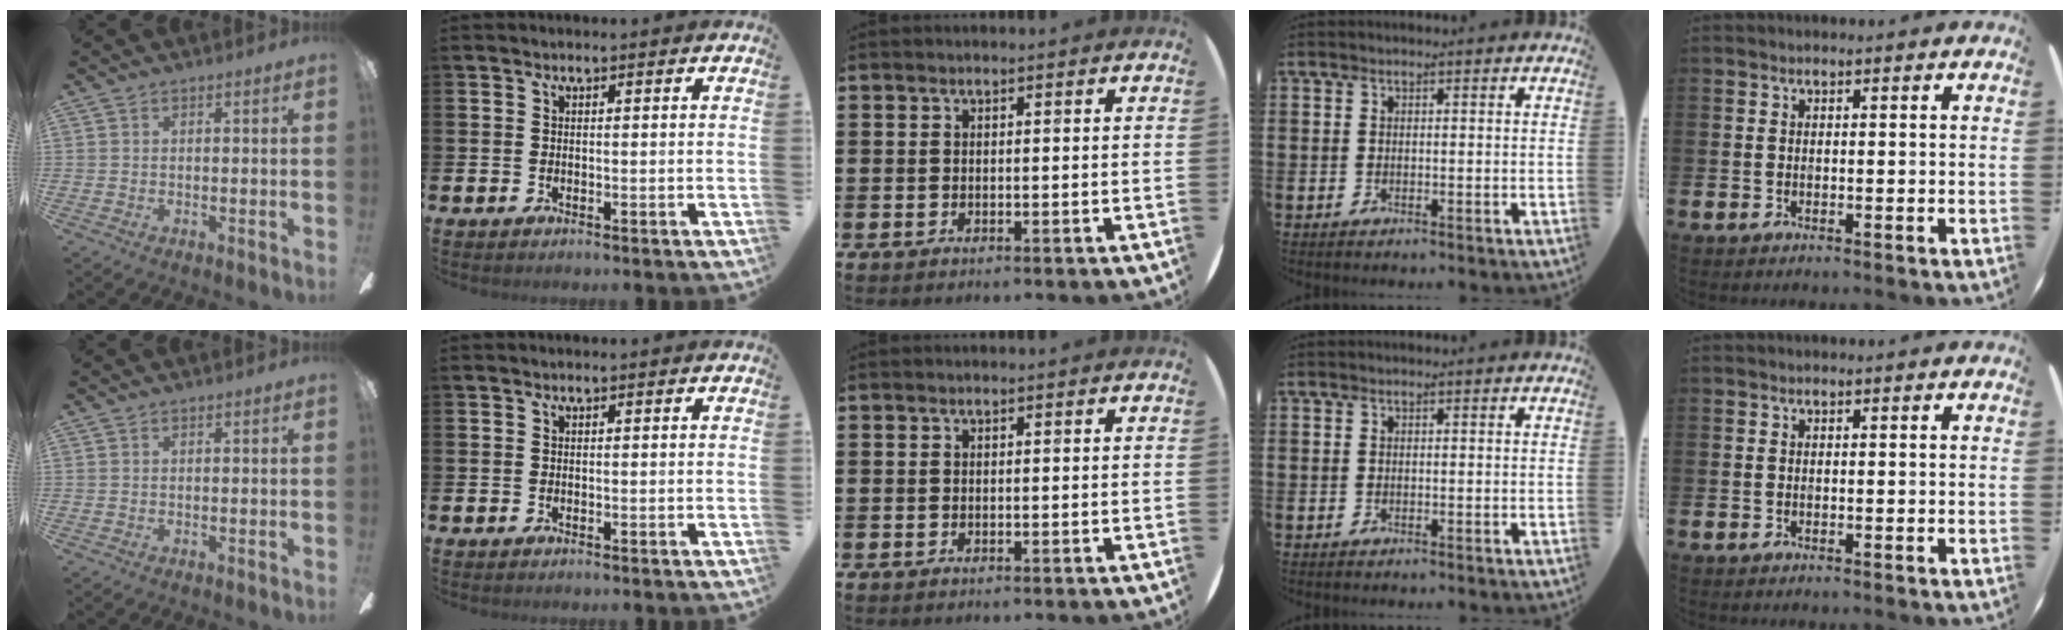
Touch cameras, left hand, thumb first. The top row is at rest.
{}